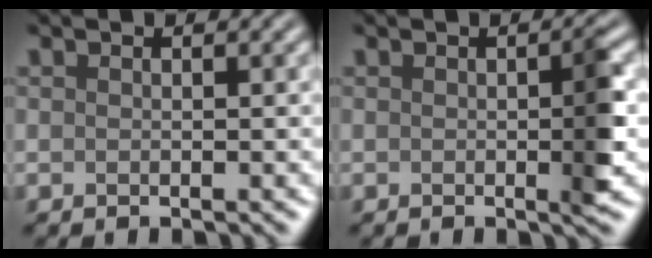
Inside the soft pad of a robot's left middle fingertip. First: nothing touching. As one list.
[{"total": 2.5, "force": [-0.1, 0.2, 2.5], "torque": [-0.036, -0.002, -0.002]}]